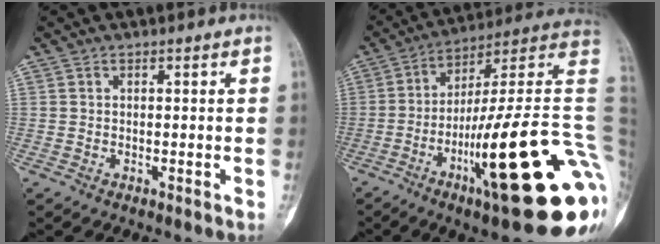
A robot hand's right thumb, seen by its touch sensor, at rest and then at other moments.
{"total": 32.4, "force": [-9.1, 6.1, 30.5], "torque": [-0.346, 0.044, -0.147]}